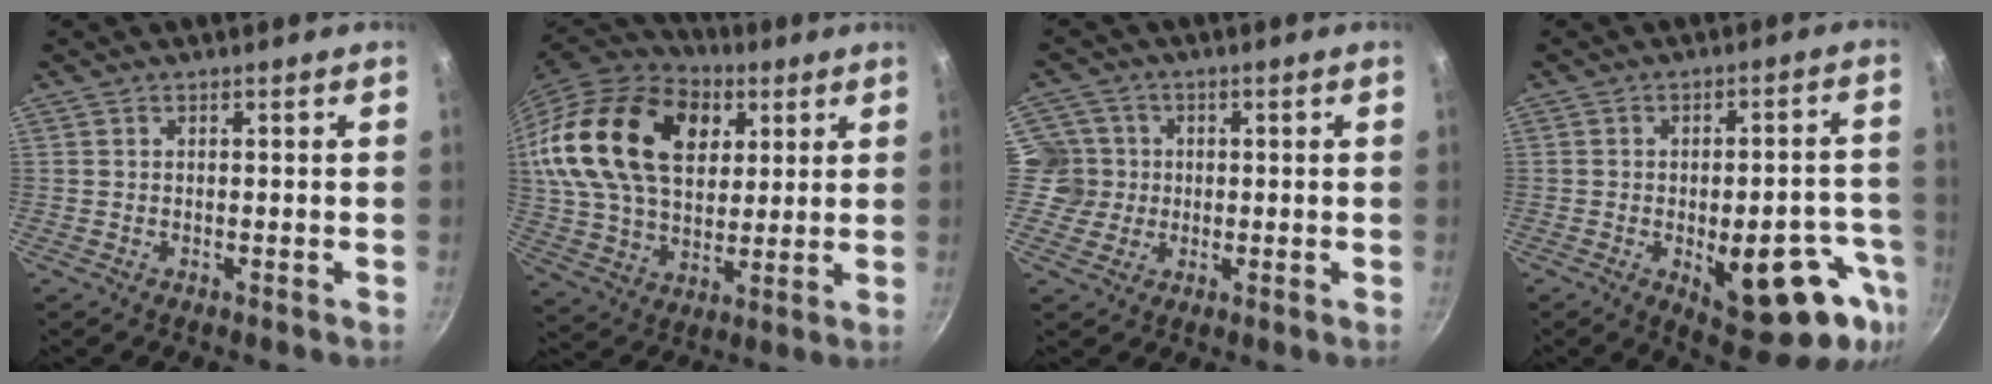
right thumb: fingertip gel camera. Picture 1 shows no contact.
{"total": 27.7, "force": [9.4, 17.9, 19.0], "torque": [-0.331, 0.000, 0.164]}
{"total": 5.6, "force": [0.3, 5.5, 0.6], "torque": [0.035, 0.006, -0.004]}
{"total": 18.2, "force": [-6.4, 7.7, 15.2], "torque": [-0.139, 0.016, -0.074]}